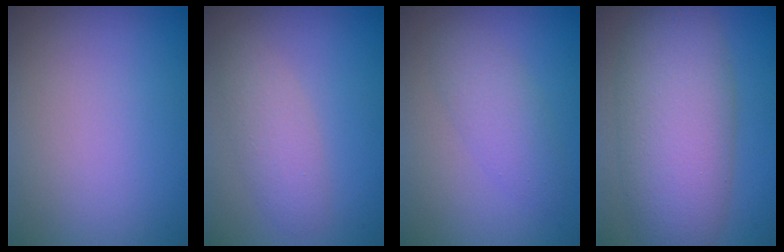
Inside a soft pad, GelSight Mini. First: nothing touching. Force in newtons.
{"total": 2.6, "press": 2.6, "slide": 0.1}
{"total": 2.7, "press": 2.7, "slide": 0.0}
{"total": 9.0, "press": 9.0, "slide": 0.3}